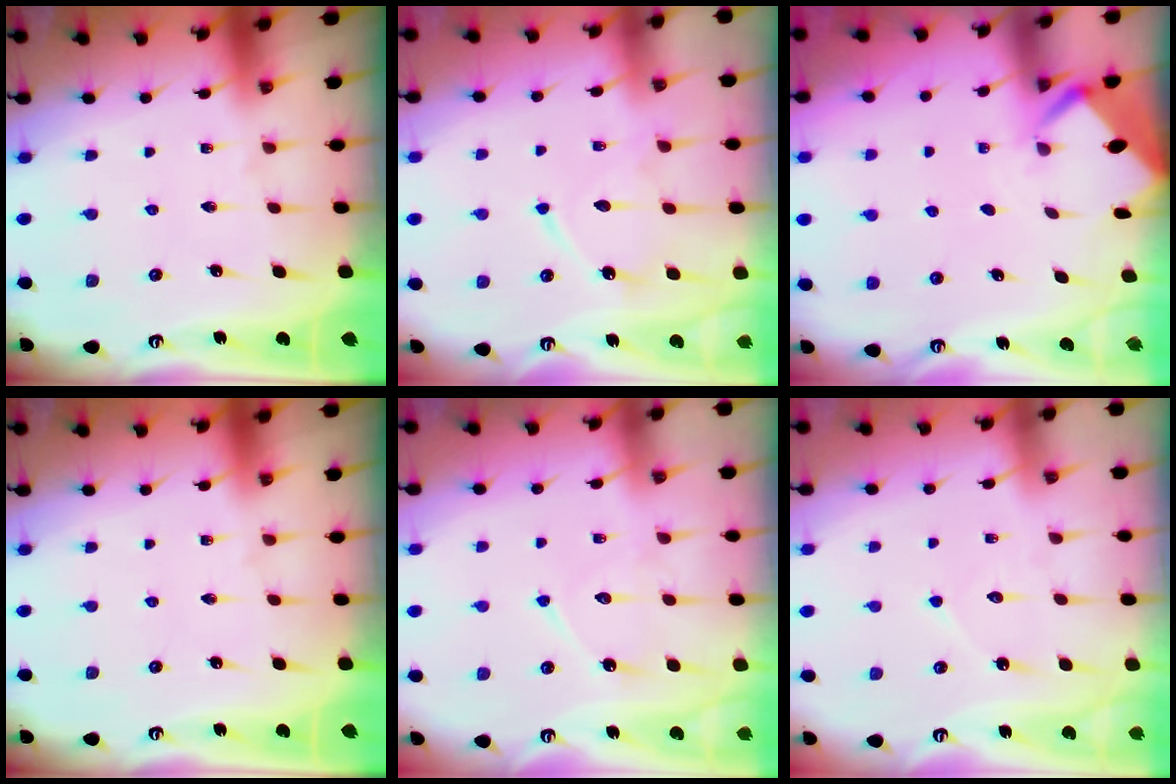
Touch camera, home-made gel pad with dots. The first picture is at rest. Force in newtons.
{"total": 9.9, "press": 9.9, "slide": 0.9}
{"total": 2.5, "press": 2.5, "slide": 0.1}
{"total": 0.0}
{"total": 8.9, "press": 8.9, "slide": 0.8}
{"total": 4.4, "press": 4.4, "slide": 0.3}